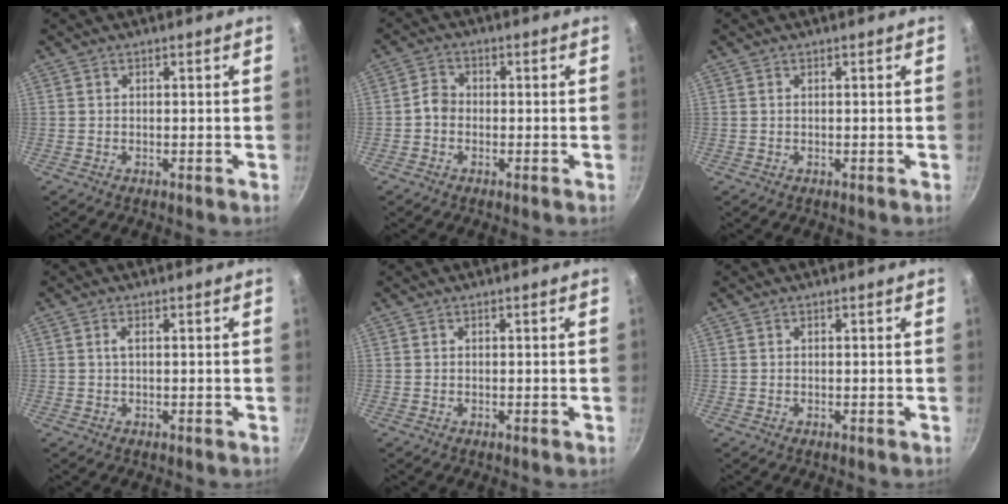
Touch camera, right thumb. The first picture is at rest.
{"total": 3.0, "force": [-0.9, 2.5, 1.4], "torque": [-0.017, 0.018, -0.025]}
{"total": 0.0}
{"total": 1.1, "force": [0.1, 0.3, 1.0], "torque": [-0.022, 0.003, 0.004]}
{"total": 0.0}
{"total": 0.0}